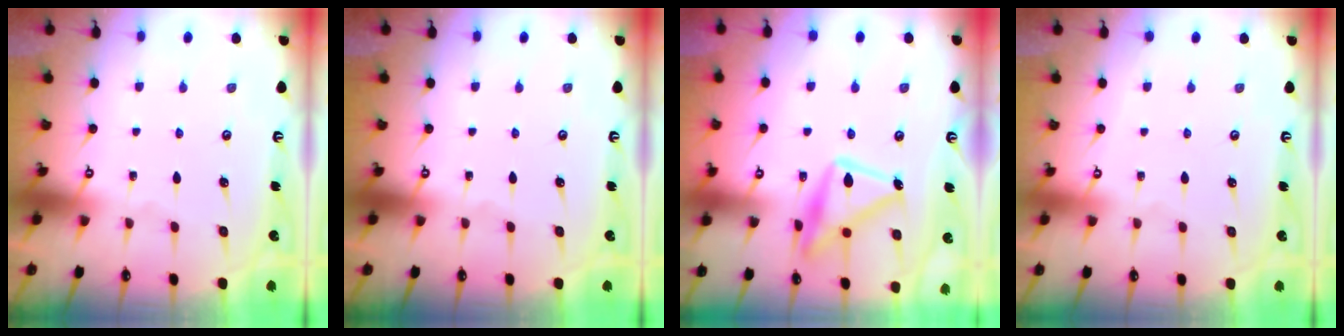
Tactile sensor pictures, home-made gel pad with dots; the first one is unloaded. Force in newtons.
{"total": 0.0}
{"total": 16.6, "press": 16.6, "slide": 0.9}
{"total": 3.9, "press": 3.9, "slide": 0.1}